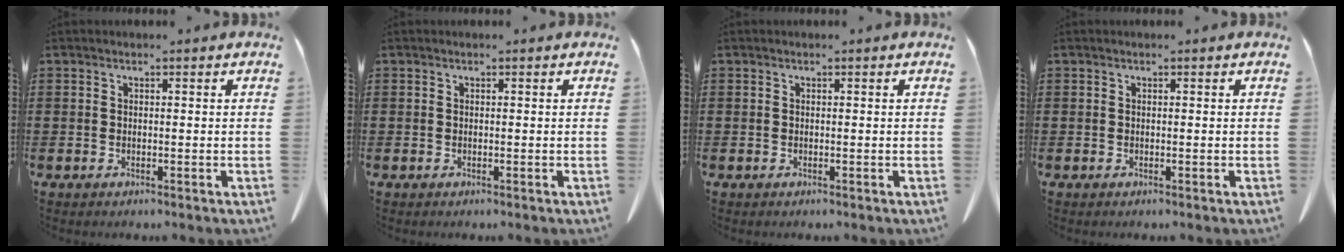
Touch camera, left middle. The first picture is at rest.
{"total": 0.0}
{"total": 0.0}
{"total": 0.0}